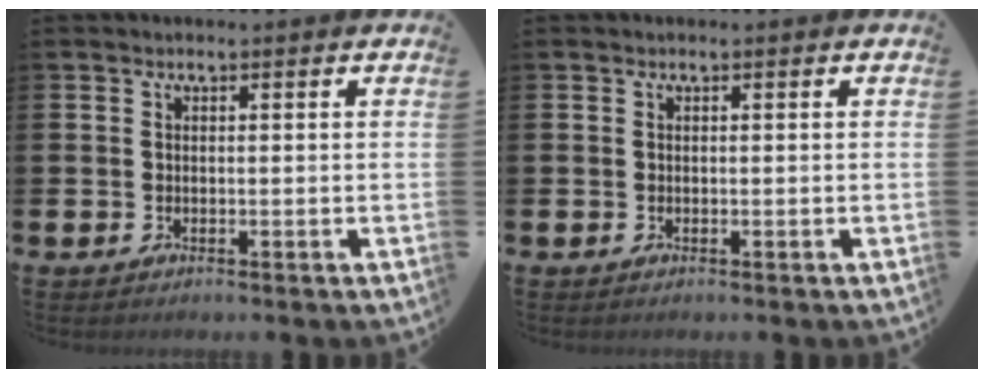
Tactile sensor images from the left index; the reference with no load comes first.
{"total": 0.0}